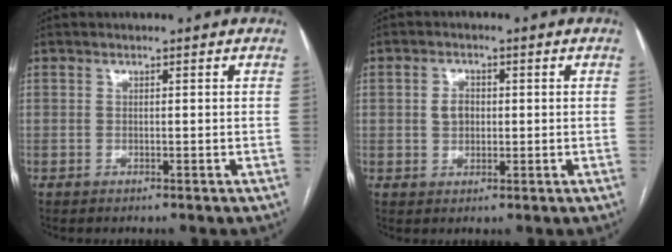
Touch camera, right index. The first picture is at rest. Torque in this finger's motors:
{"motor_torque": [-0.01, 0.01, 0.05, 0.02]}